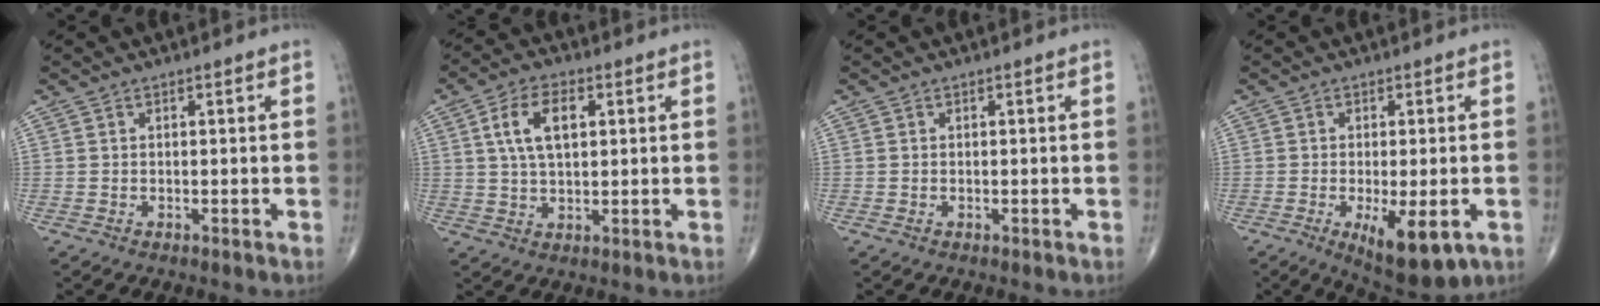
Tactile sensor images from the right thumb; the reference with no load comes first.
{"total": 8.4, "force": [2.3, 4.4, 6.8], "torque": [-0.119, 0.003, 0.042]}
{"total": 0.0}
{"total": 10.4, "force": [-3.6, 3.7, 9.0], "torque": [-0.132, -0.015, -0.045]}